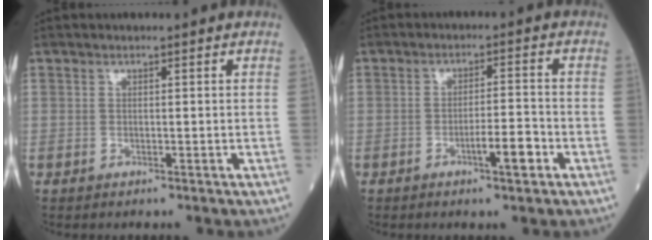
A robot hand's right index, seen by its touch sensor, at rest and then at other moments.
{"total": 4.4, "force": [-2.1, 0.5, 3.9], "torque": [-0.057, 0.000, -0.035]}